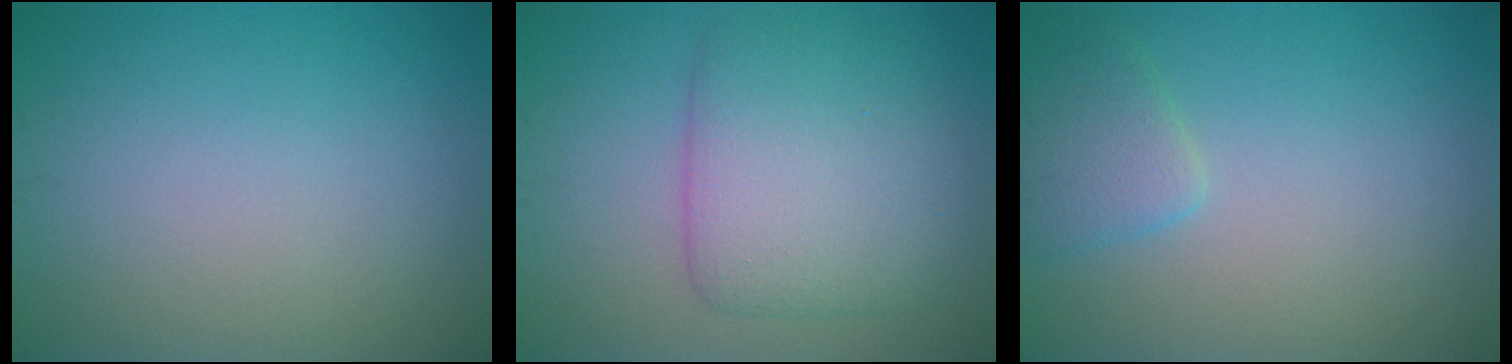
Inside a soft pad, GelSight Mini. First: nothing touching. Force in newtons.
{"total": 6.8, "press": 6.8, "slide": 0.3}
{"total": 2.3, "press": 2.3, "slide": 0.2}